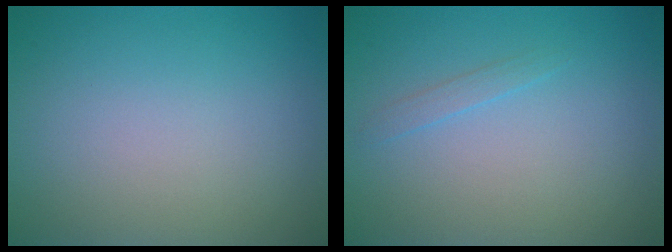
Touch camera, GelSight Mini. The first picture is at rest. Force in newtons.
{"total": 0.8, "press": 0.8, "slide": 0.1}